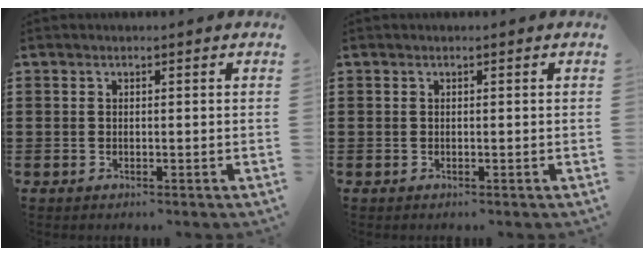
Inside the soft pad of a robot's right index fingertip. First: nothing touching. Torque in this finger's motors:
{"motor_torque": [-0.16, 0.56, 0.00, -0.01]}